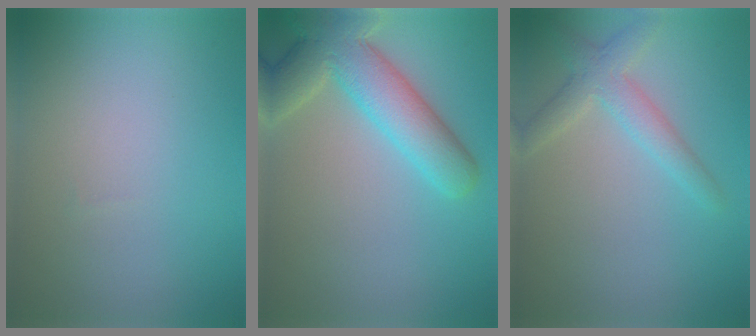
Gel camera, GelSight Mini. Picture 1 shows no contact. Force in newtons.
{"total": 7.5, "press": 7.4, "slide": 0.6}
{"total": 3.0, "press": 3.0, "slide": 0.1}